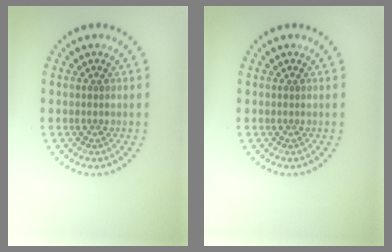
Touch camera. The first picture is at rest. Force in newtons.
{"total": 0.0}